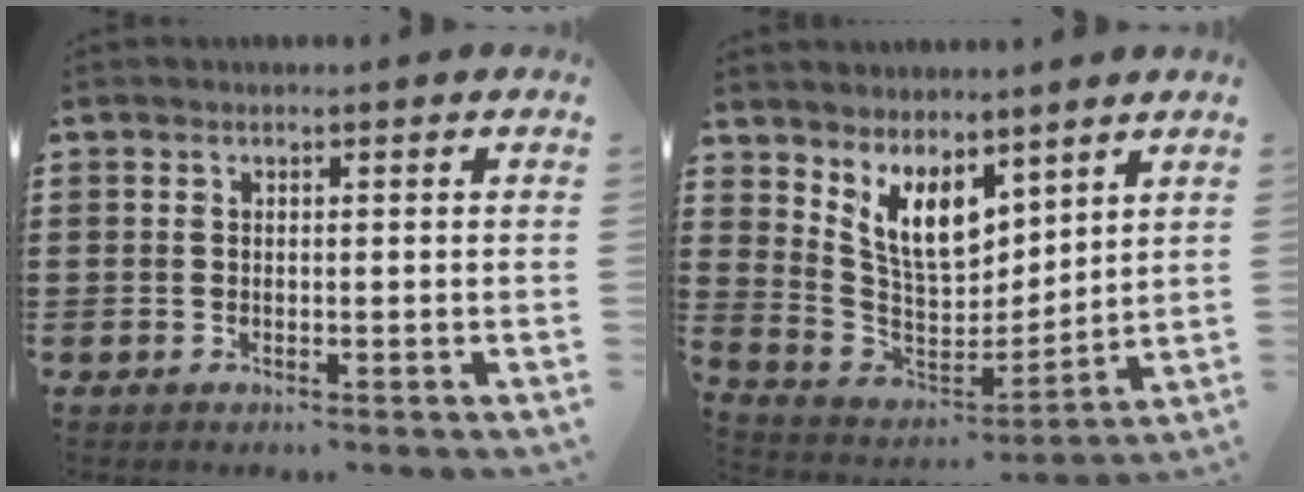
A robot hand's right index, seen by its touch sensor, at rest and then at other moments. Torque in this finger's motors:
{"motor_torque": [0.42, 0.51, 0.32, 0.18]}